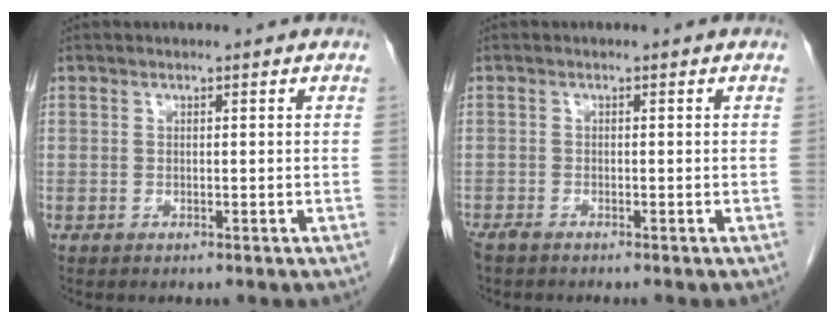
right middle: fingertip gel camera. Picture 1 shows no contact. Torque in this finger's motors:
{"motor_torque": [-0.18, -0.16, 0.00, 0.01]}